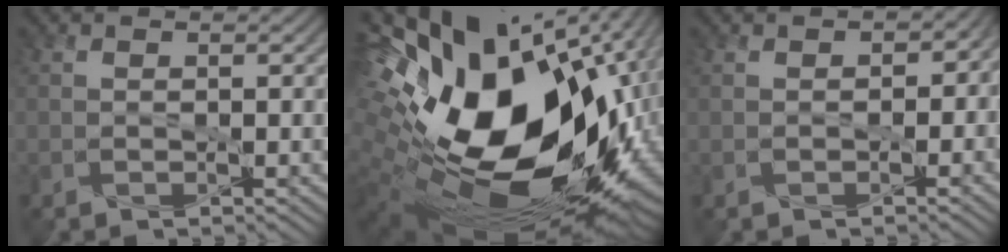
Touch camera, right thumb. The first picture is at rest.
{"total": 23.9, "force": [2.1, 14.1, 19.2], "torque": [-0.358, -0.057, 0.058]}
{"total": 1.6, "force": [-0.3, 1.4, 0.6], "torque": [-0.013, -0.002, -0.004]}